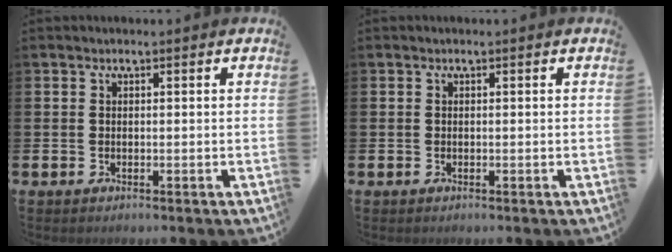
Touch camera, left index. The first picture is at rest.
{"total": 0.0}